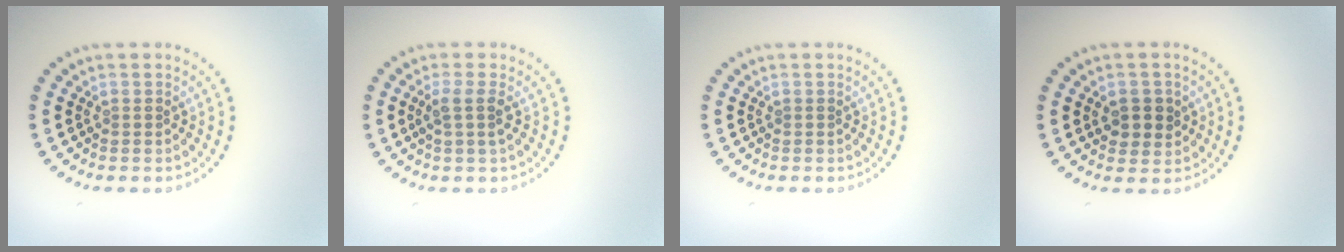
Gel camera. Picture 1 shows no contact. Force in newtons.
{"total": 1.9, "press": 1.5, "slide": 1.2}
{"total": 0.0}
{"total": 2.4, "press": 2.3, "slide": 0.6}